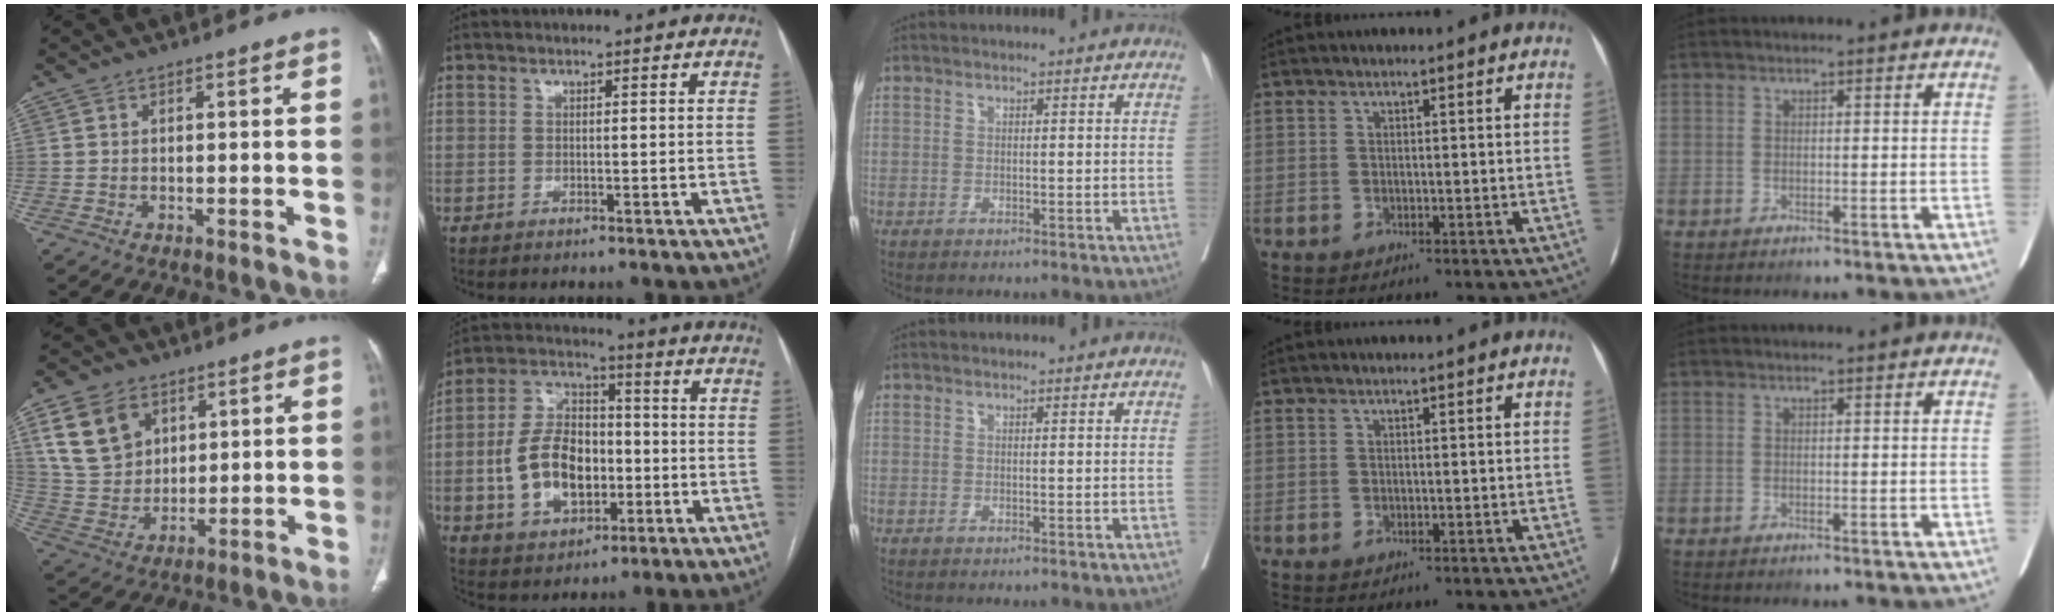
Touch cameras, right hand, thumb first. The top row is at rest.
{"thumb": {"total": 13.5, "force": [5.9, 10.0, 6.8], "torque": [-0.107, -0.014, 0.125]}, "index": {"total": 13.5, "force": [-2.4, 8.8, 9.9], "torque": [-0.205, 0.022, -0.035]}}